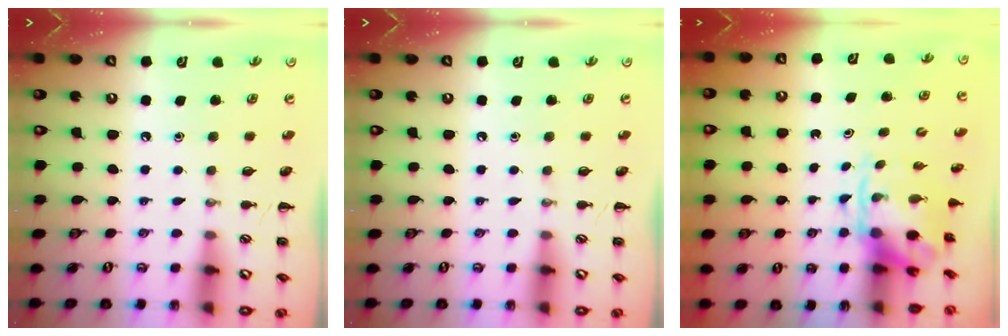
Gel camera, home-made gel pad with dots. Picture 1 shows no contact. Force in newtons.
{"total": 0.0}
{"total": 3.7, "press": 3.7, "slide": 0.8}